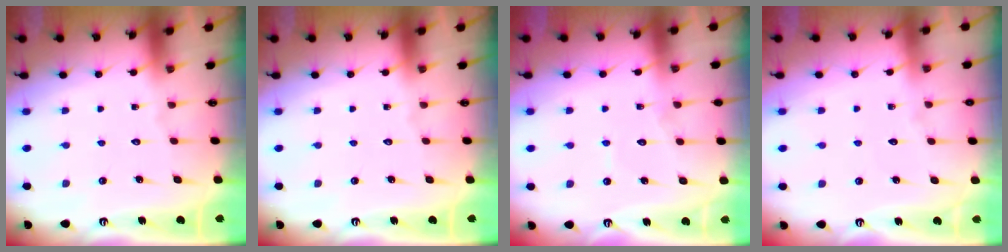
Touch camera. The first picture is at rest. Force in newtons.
{"total": 0.0}
{"total": 6.0, "press": 6.0, "slide": 0.5}
{"total": 2.8, "press": 2.8, "slide": 0.4}